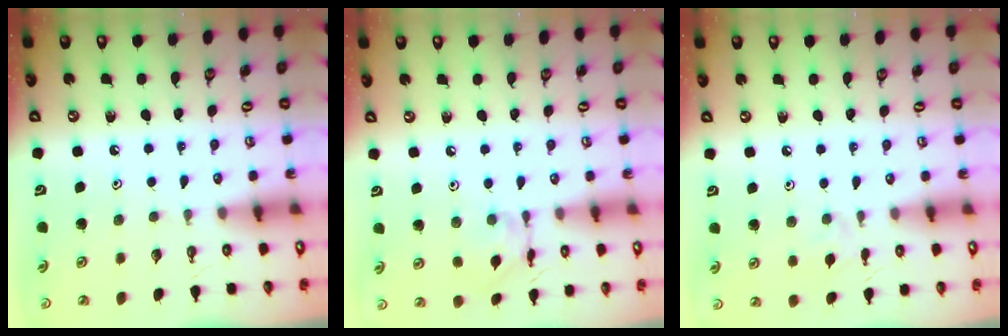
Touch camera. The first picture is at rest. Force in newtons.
{"total": 5.2, "press": 5.2, "slide": 0.3}
{"total": 5.3, "press": 5.2, "slide": 0.9}